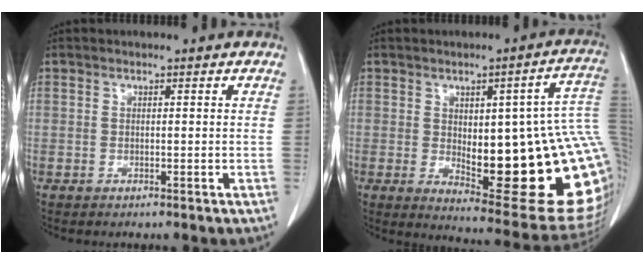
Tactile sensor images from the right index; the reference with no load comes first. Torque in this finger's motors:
{"motor_torque": [2.00, -0.14, 0.34, 0.13]}